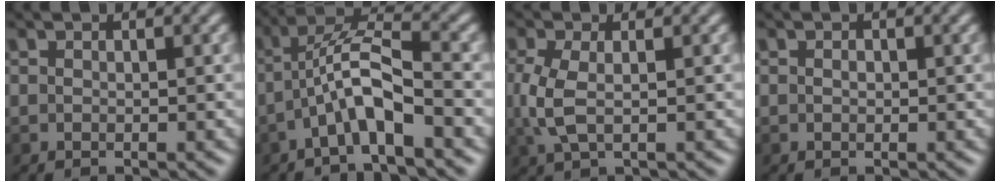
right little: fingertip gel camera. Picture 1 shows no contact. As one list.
[{"total": 4.7, "force": [-2.4, 0.7, 4.0], "torque": [-0.082, 0.018, -0.046]}, {"total": 3.2, "force": [0.0, 1.8, 2.7], "torque": [-0.076, 0.002, 0.005]}, {"total": 0.9, "force": [0.4, 0.7, 0.6], "torque": [-0.003, 0.008, -0.008]}]